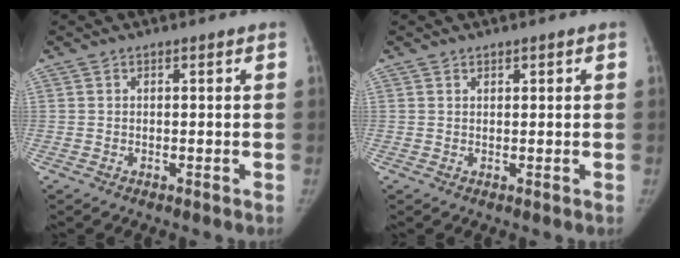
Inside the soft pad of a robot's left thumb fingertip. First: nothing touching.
{"total": 0.7, "force": [0.5, 0.4, 0.3], "torque": [0.003, -0.002, 0.006]}